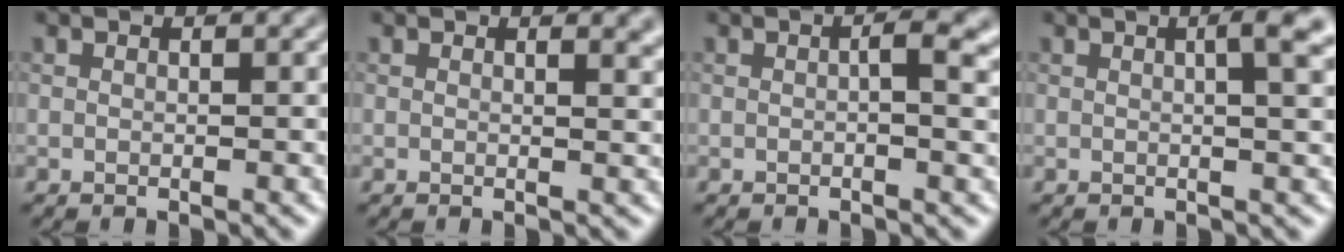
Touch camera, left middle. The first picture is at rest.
{"total": 1.7, "force": [1.2, 0.6, 1.1], "torque": [-0.004, 0.000, 0.016]}
{"total": 2.6, "force": [0.2, 0.7, 2.5], "torque": [-0.037, 0.001, 0.000]}
{"total": 5.1, "force": [1.4, 1.8, 4.5], "torque": [-0.030, 0.024, 0.003]}